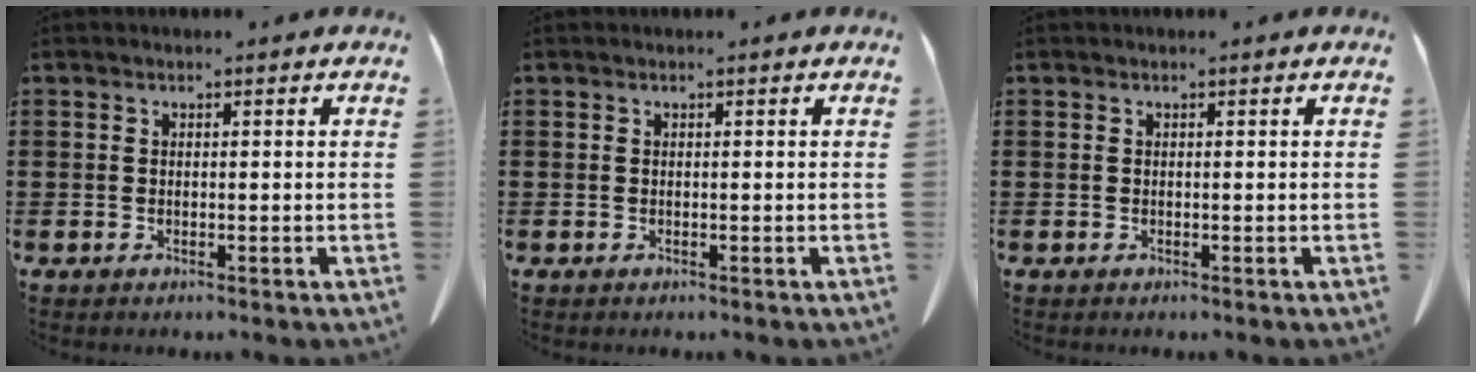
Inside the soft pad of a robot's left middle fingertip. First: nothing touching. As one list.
[{"total": 0.0}, {"total": 0.0}]